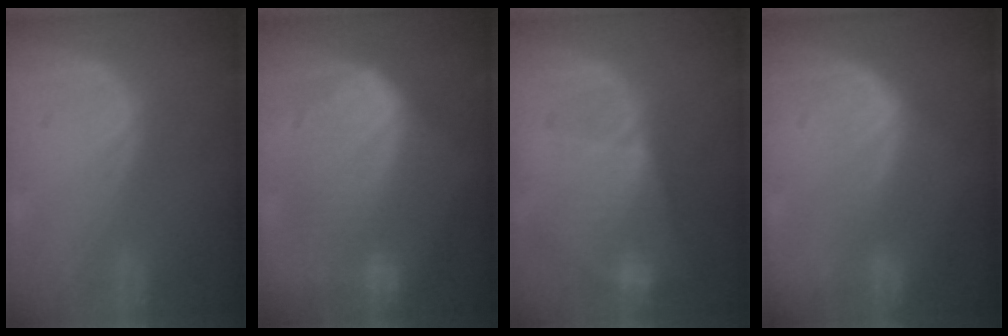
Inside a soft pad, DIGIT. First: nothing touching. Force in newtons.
{"total": 10.5, "press": 10.4, "slide": 0.6}
{"total": 7.3, "press": 7.0, "slide": 2.2}
{"total": 2.7, "press": 2.3, "slide": 1.5}